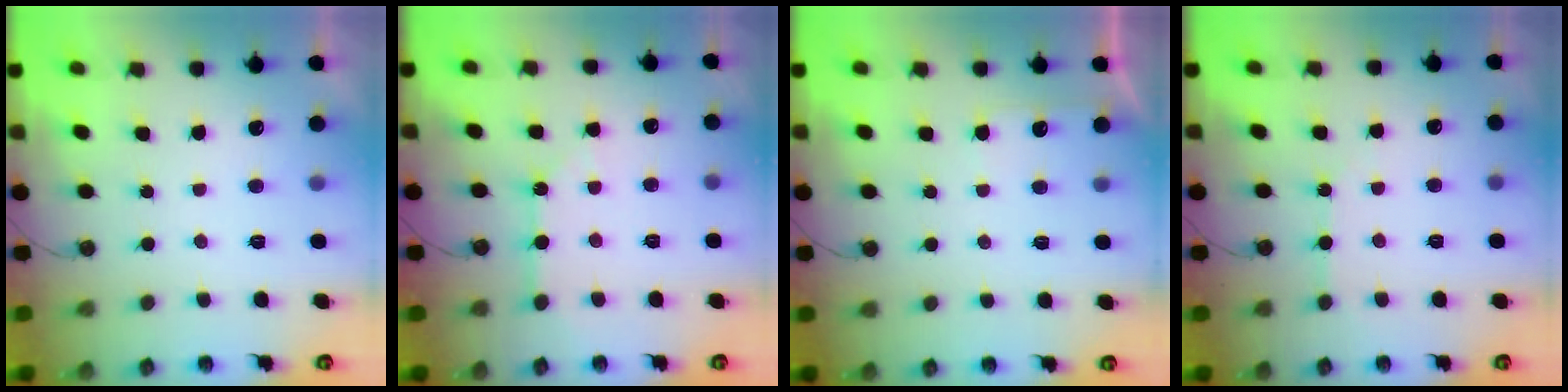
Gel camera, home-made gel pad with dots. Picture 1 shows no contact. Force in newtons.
{"total": 2.9, "press": 2.9, "slide": 0.5}
{"total": 3.9, "press": 3.9, "slide": 0.5}
{"total": 3.7, "press": 3.7, "slide": 0.5}